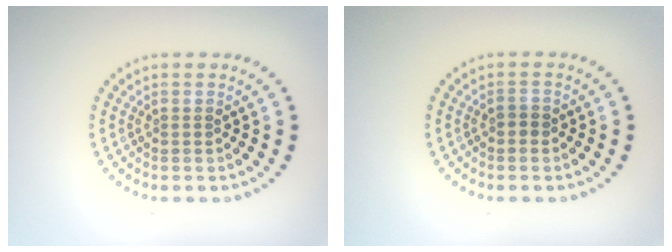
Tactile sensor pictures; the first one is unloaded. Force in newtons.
{"total": 0.8, "press": 0.7, "slide": 0.3}